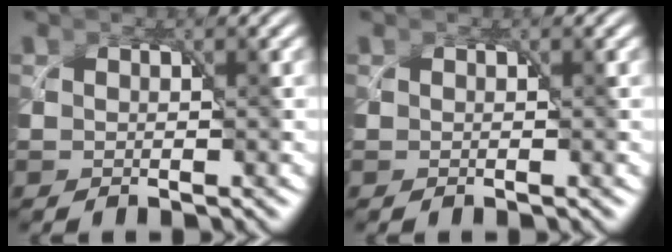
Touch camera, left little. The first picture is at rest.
{"total": 0.0}